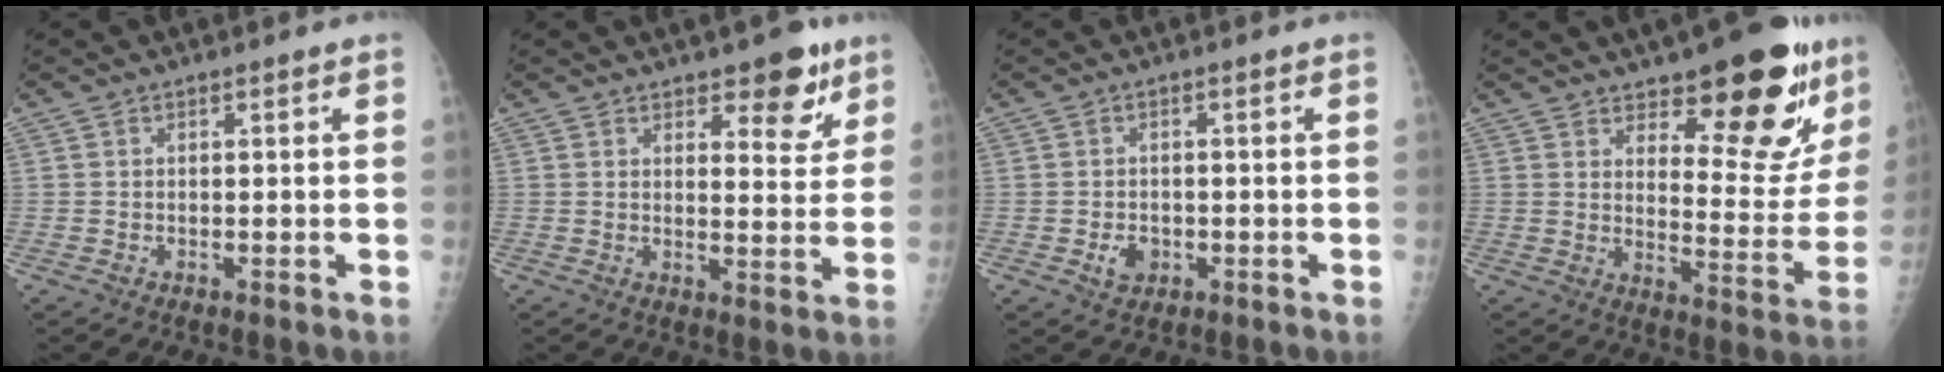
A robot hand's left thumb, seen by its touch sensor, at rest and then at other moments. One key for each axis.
{"total": 8.0, "fx": 5.1, "fy": 3.6, "fz": 4.9, "tx": -0.031, "ty": -0.030, "tz": 0.067}
{"total": 3.0, "fx": -0.9, "fy": 2.4, "fz": 1.7, "tx": -0.020, "ty": 0.002, "tz": -0.009}
{"total": 18.0, "fx": 11.9, "fy": 6.6, "fz": 11.8, "tx": -0.098, "ty": -0.091, "tz": 0.165}